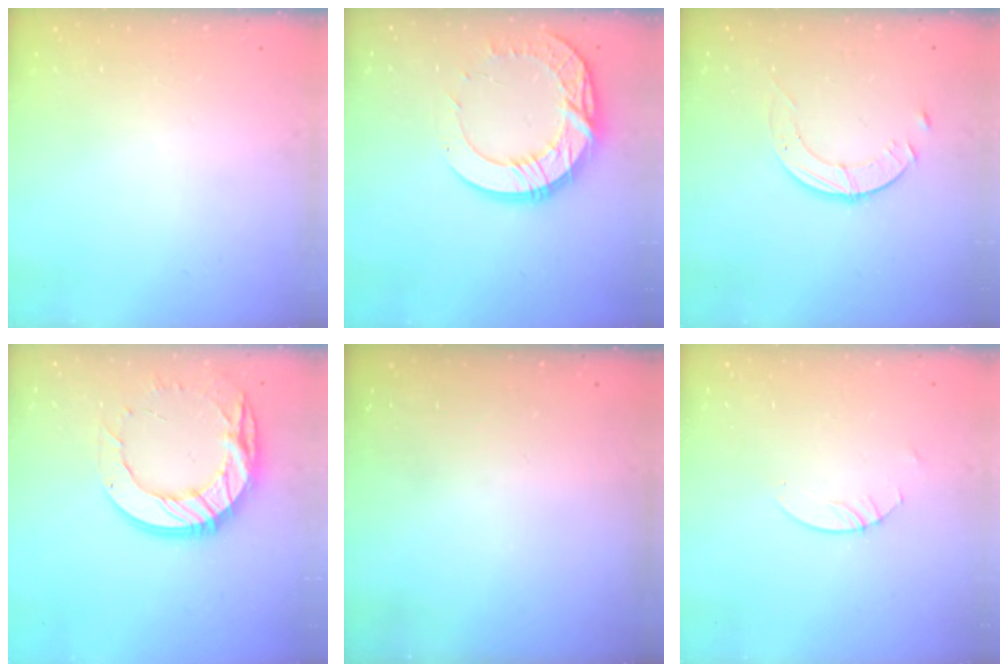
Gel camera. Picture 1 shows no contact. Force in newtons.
{"total": 17.8, "press": 17.7, "slide": 1.5}
{"total": 3.9, "press": 3.9, "slide": 0.4}
{"total": 17.2, "press": 17.1, "slide": 1.3}
{"total": 0.0}
{"total": 2.7, "press": 2.7, "slide": 0.2}